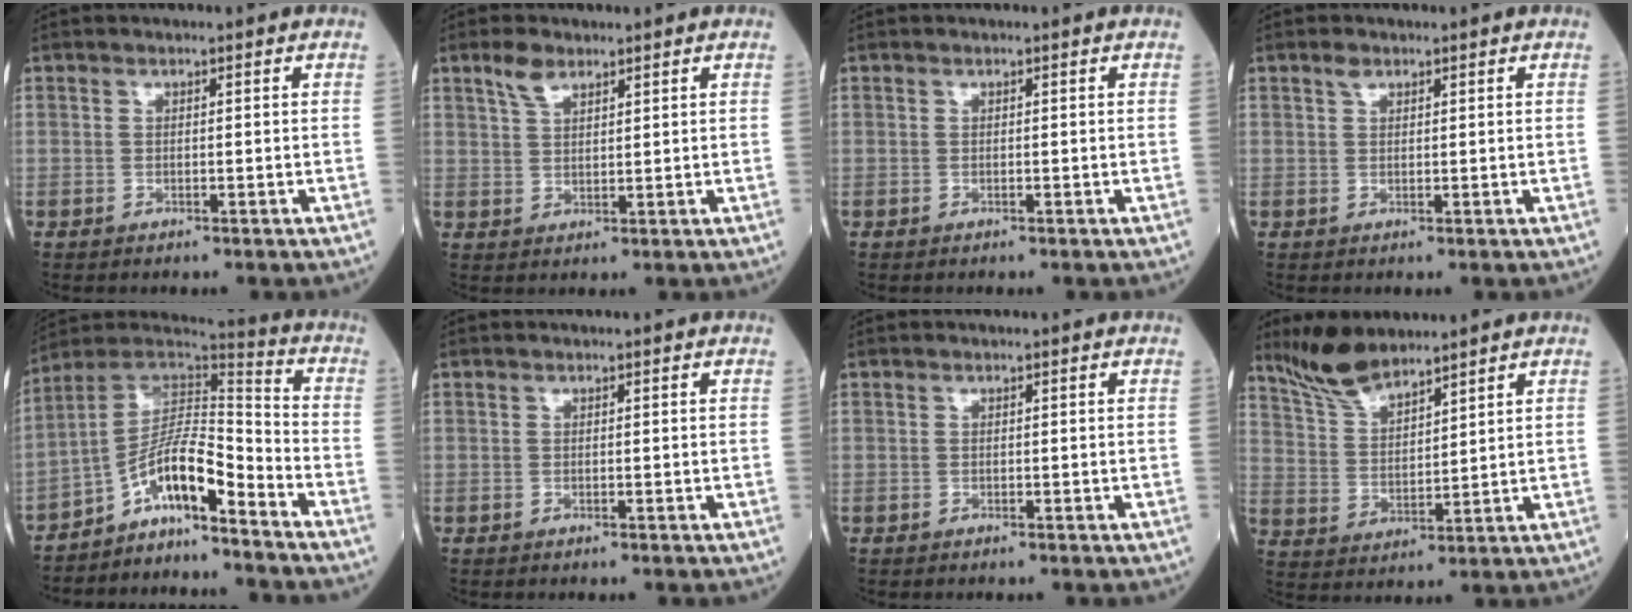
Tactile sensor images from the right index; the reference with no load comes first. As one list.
[{"total": 3.4, "force": [2.4, 1.3, 1.9], "torque": [-0.042, 0.007, 0.050]}, {"total": 0.0}, {"total": 1.2, "force": [0.8, 0.7, 0.6], "torque": [-0.012, 0.003, 0.015]}, {"total": 11.2, "force": [-7.6, 1.9, 8.0], "torque": [-0.139, 0.032, -0.135]}, {"total": 0.0}, {"total": 0.0}, {"total": 8.1, "force": [7.3, 1.7, 3.2], "torque": [-0.071, 0.003, 0.151]}]